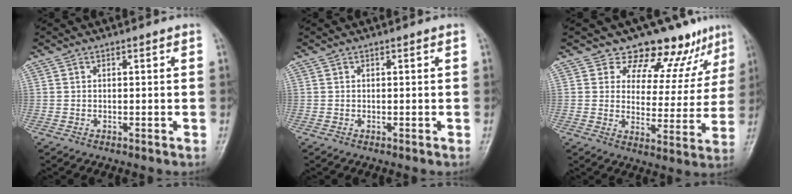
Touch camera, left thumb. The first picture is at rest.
{"total": 0.0}
{"total": 11.6, "force": [9.8, 5.6, 3.0], "torque": [0.010, -0.069, 0.121]}